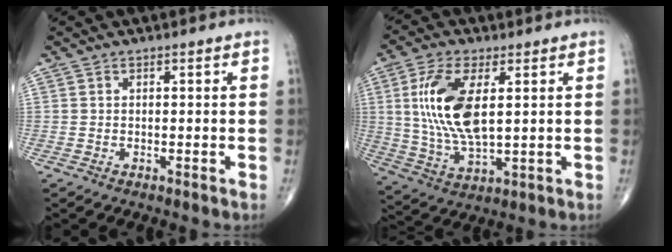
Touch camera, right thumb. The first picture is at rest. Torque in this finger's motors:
{"motor_torque": [0.84, 1.66, 1.63, 0.54, 0.57]}